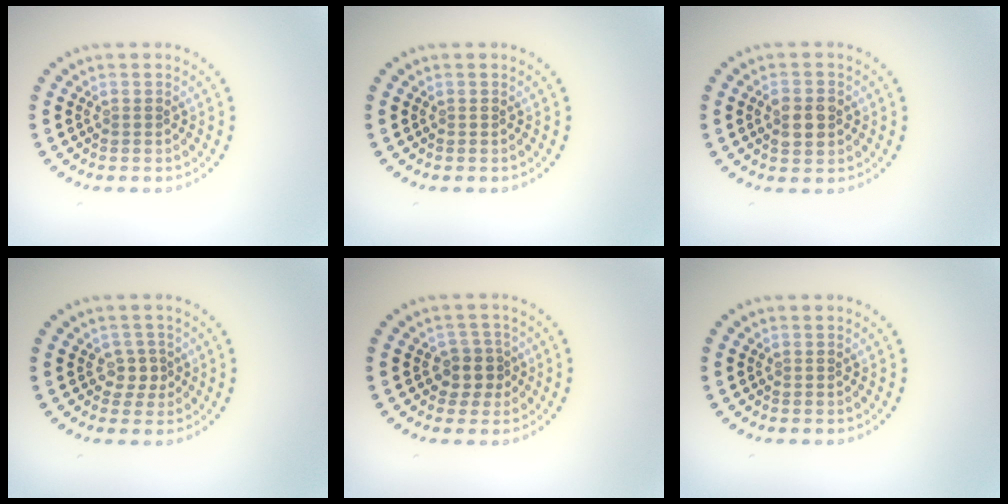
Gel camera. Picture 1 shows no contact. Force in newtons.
{"total": 0.0}
{"total": 3.0, "press": 3.0, "slide": 0.2}
{"total": 1.8, "press": 1.4, "slide": 1.1}
{"total": 2.4, "press": 2.0, "slide": 1.3}
{"total": 0.0}